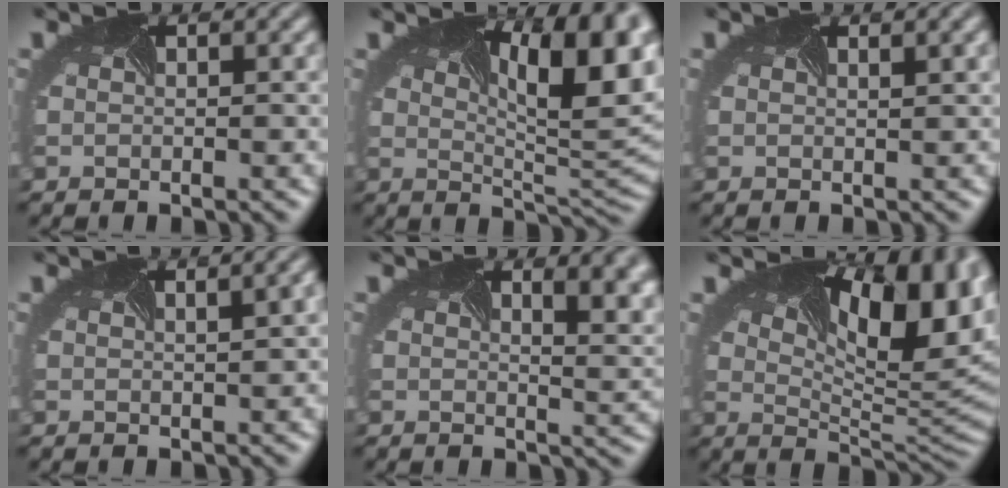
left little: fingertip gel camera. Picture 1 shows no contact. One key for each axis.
{"total": 12.2, "fx": 4.2, "fy": 4.5, "fz": 10.5, "tx": -0.114, "ty": 0.022, "tz": 0.053}
{"total": 1.9, "fx": 1.1, "fy": 0.7, "fz": 1.4, "tx": -0.011, "ty": 0.014, "tz": 0.001}
{"total": 3.4, "fx": 1.2, "fy": 1.5, "fz": 2.9, "tx": -0.013, "ty": 0.026, "tz": 0.001}
{"total": 8.3, "fx": 3.5, "fy": 4.1, "fz": 6.3, "tx": -0.057, "ty": 0.036, "tz": 0.036}
{"total": 12.8, "fx": 4.9, "fy": 5.5, "fz": 10.5, "tx": -0.129, "ty": 0.013, "tz": 0.079}